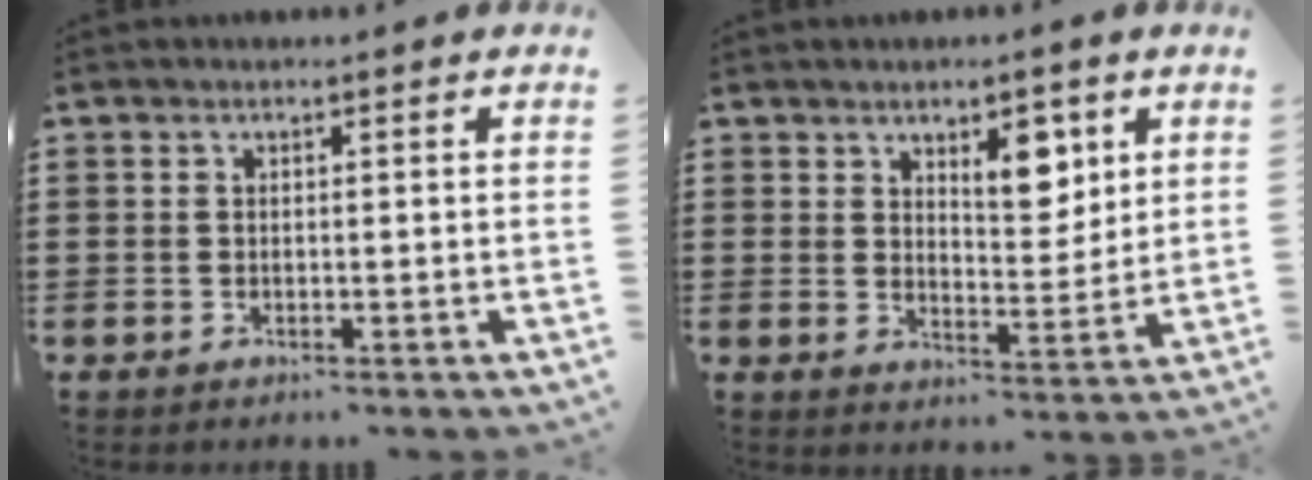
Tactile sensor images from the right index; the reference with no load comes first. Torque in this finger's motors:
{"motor_torque": [0.24, 0.32, 0.26, 0.04]}